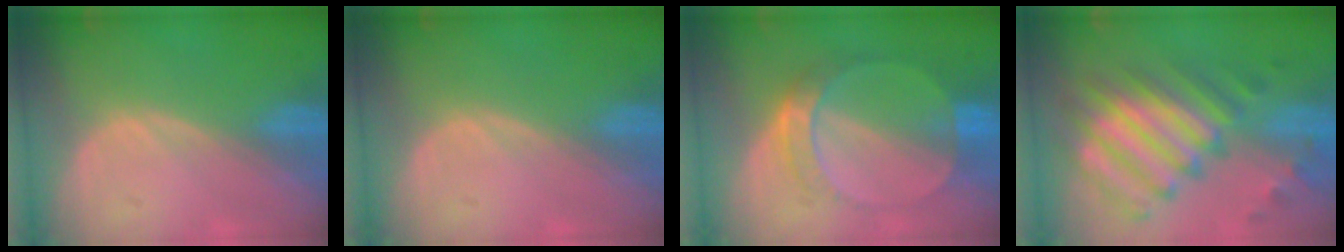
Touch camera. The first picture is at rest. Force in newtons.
{"total": 0.0}
{"total": 7.2, "press": 6.4, "slide": 3.3}
{"total": 11.5, "press": 10.5, "slide": 4.5}